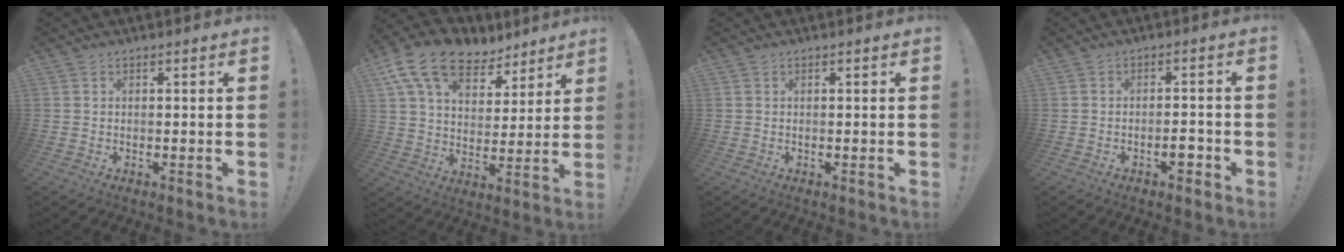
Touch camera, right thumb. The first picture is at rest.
{"total": 16.3, "force": [10.1, 9.6, 8.4], "torque": [-0.149, -0.058, 0.187]}
{"total": 0.0}
{"total": 3.9, "force": [-2.2, 1.5, 2.8], "torque": [-0.024, 0.005, -0.042]}